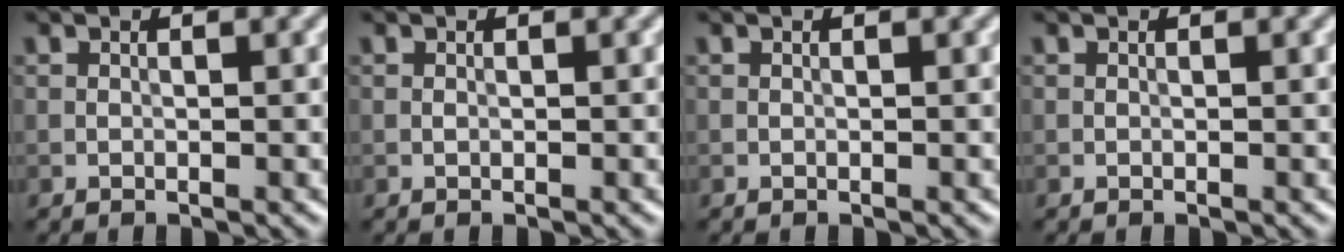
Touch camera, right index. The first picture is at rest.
{"total": 0.0}
{"total": 0.0}
{"total": 0.0}